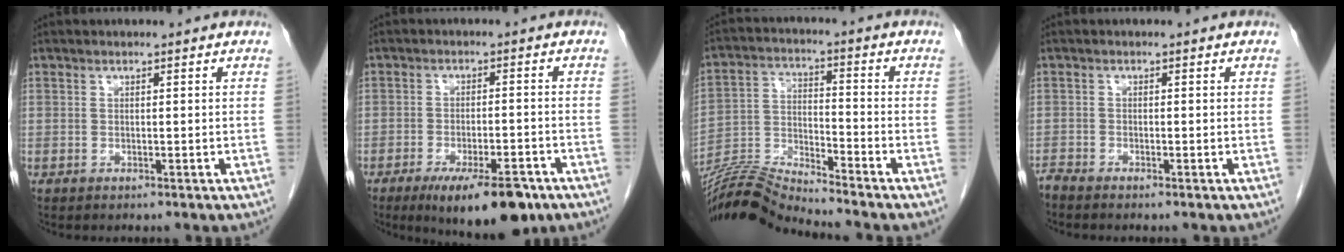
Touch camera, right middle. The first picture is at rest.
{"total": 11.4, "force": [-7.6, 3.1, 7.9], "torque": [-0.110, -0.012, -0.114]}
{"total": 10.8, "force": [-10.5, -1.8, 1.9], "torque": [-0.042, 0.003, -0.202]}
{"total": 1.2, "force": [-1.1, -0.2, 0.1], "torque": [-0.007, -0.005, -0.024]}